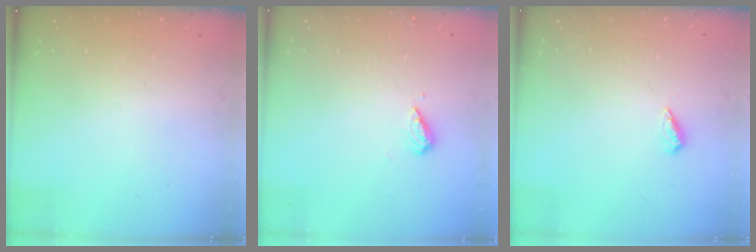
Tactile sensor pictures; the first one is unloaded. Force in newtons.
{"total": 5.8, "press": 5.6, "slide": 1.3}
{"total": 3.6, "press": 3.4, "slide": 1.2}